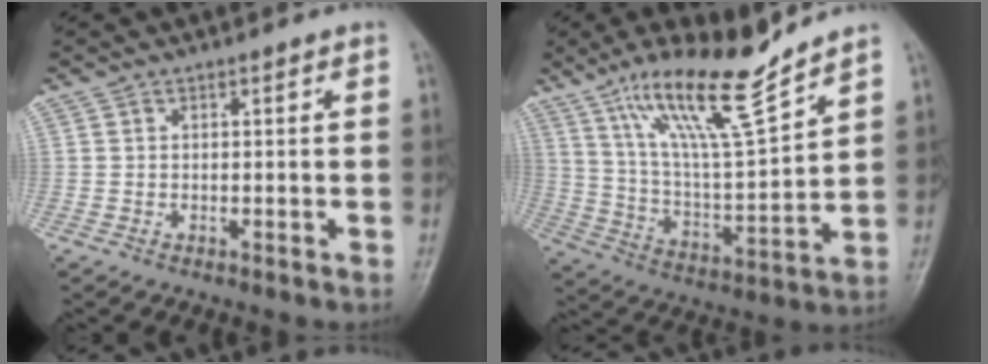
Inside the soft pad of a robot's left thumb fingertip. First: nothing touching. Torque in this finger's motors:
{"motor_torque": [0.49, 0.33, 1.40, -1.37, 0.45]}